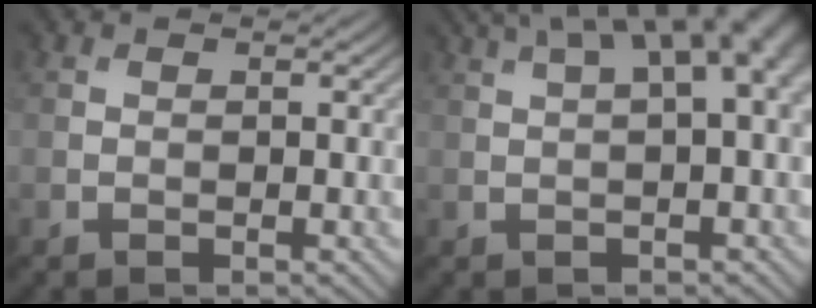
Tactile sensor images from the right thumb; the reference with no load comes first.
{"total": 8.6, "force": [2.7, 2.7, 7.7], "torque": [-0.111, 0.022, 0.052]}